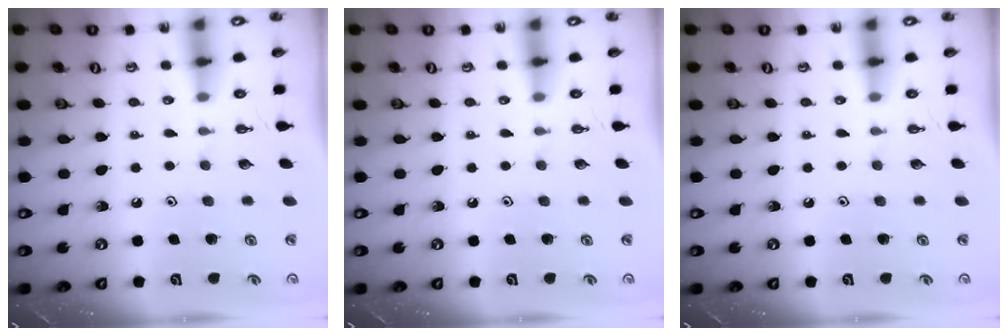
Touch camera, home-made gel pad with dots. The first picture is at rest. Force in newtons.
{"total": 0.0}
{"total": 0.0}